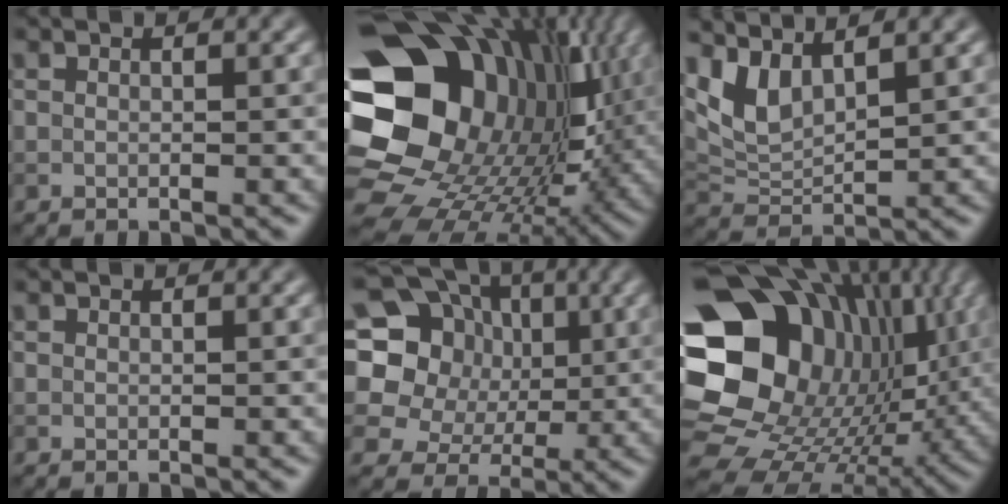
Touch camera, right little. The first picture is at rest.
{"total": 22.1, "force": [2.7, 17.7, 12.9], "torque": [-0.269, -0.035, 0.049]}
{"total": 4.2, "force": [2.8, 1.8, 2.6], "torque": [-0.062, -0.005, 0.060]}
{"total": 0.0}
{"total": 17.5, "force": [4.3, 15.5, 7.0], "torque": [-0.162, 0.039, 0.055]}
{"total": 19.7, "force": [2.7, 15.8, 11.5], "torque": [-0.227, -0.018, 0.074]}